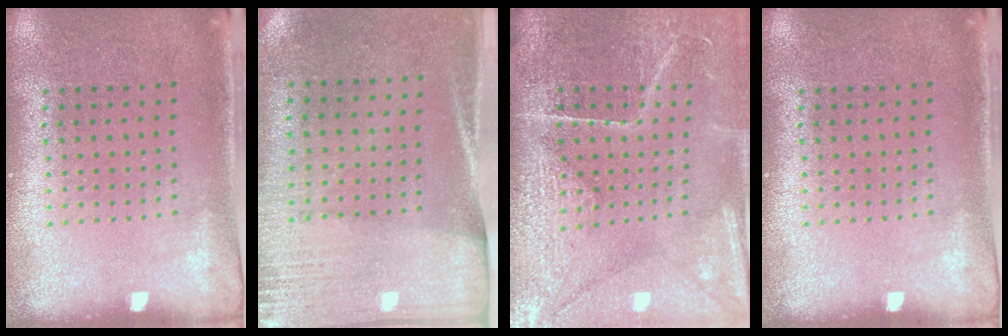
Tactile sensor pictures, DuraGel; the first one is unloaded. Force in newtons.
{"total": 2.7, "press": 2.4, "slide": 1.3}
{"total": 4.4, "press": 4.0, "slide": 1.9}
{"total": 0.0}